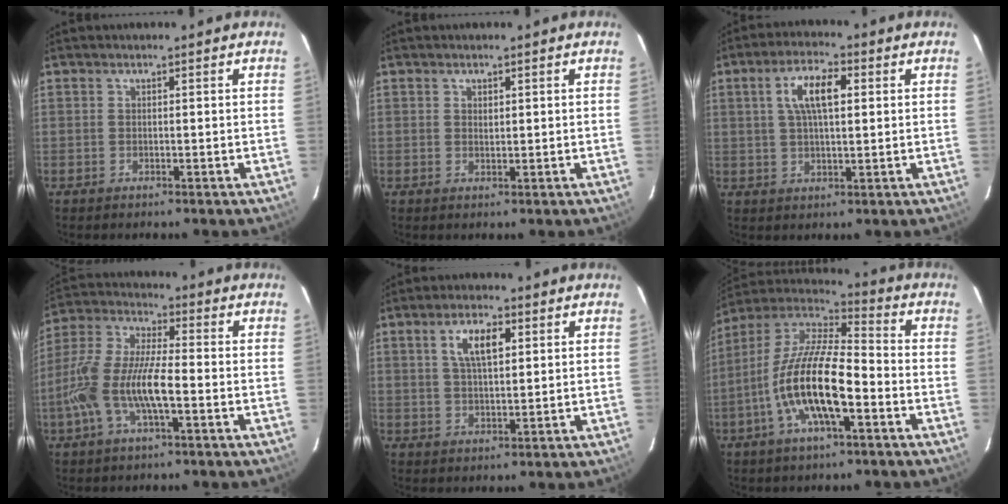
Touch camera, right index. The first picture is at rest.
{"total": 0.9, "force": [0.4, 0.6, 0.5], "torque": [-0.008, 0.003, 0.008]}
{"total": 7.8, "force": [2.1, 2.9, 6.9], "torque": [-0.126, 0.014, 0.038]}
{"total": 13.5, "force": [-3.8, 3.9, 12.3], "torque": [-0.264, 0.000, -0.076]}
{"total": 6.4, "force": [2.3, 2.5, 5.5], "torque": [-0.100, 0.009, 0.044]}
{"total": 17.3, "force": [-5.8, 5.1, 15.5], "torque": [-0.302, -0.008, -0.116]}